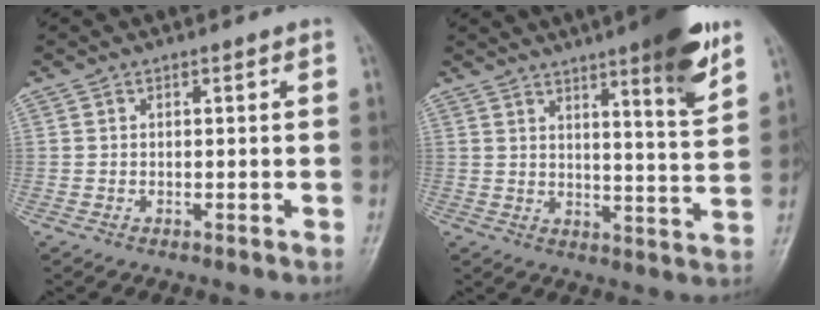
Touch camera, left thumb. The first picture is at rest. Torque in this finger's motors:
{"motor_torque": [1.76, 0.78, 1.07, -0.71, 0.03]}